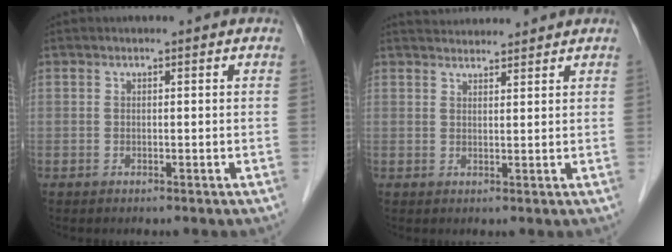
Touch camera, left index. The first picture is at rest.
{"total": 5.2, "force": [5.1, 0.4, 0.9], "torque": [-0.017, 0.030, 0.077]}